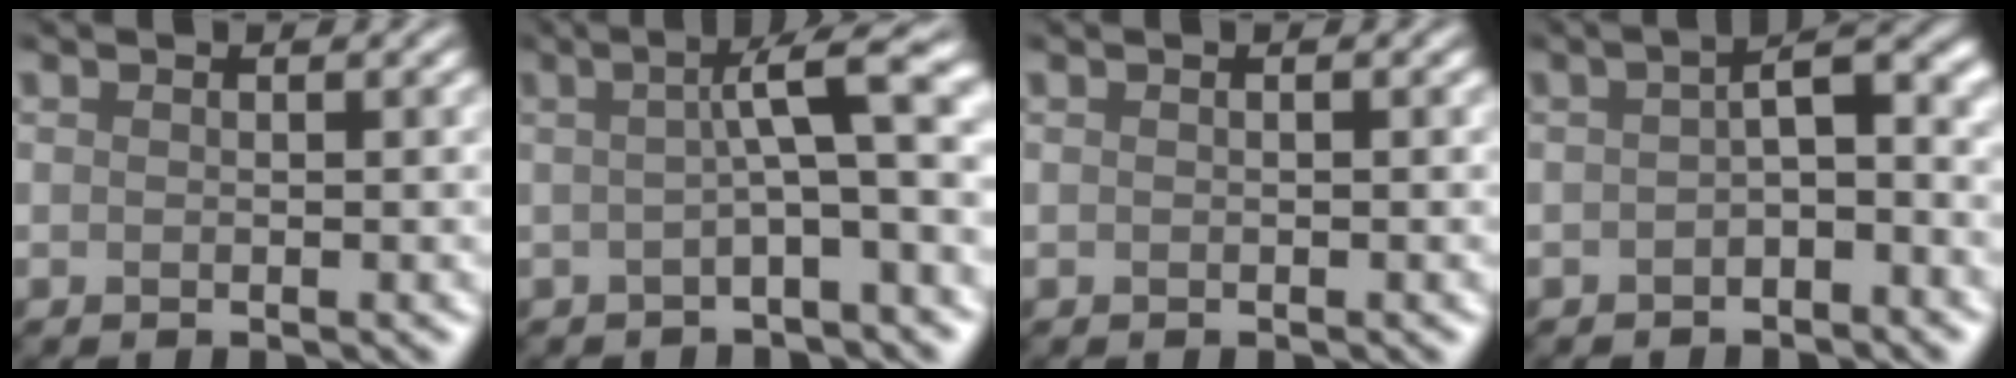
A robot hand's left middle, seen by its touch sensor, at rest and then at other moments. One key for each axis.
{"total": 5.8, "fx": -0.2, "fy": 0.8, "fz": 5.8, "tx": -0.073, "ty": 0.024, "tz": -0.016}
{"total": 0.0}
{"total": 3.2, "fx": -1.2, "fy": 1.0, "fz": 2.8, "tx": -0.044, "ty": 0.014, "tz": -0.026}